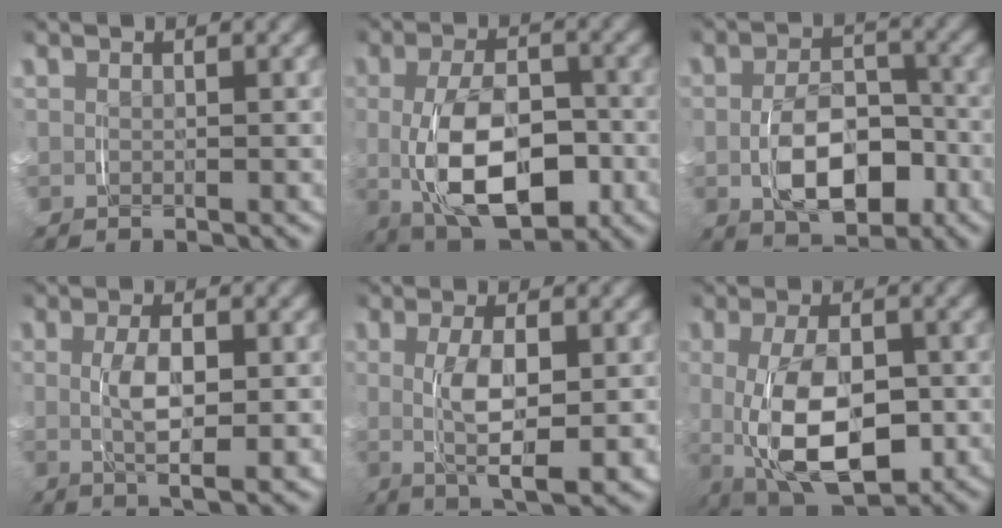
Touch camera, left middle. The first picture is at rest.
{"total": 10.2, "force": [-2.1, 5.5, 8.3], "torque": [-0.147, -0.019, -0.023]}
{"total": 6.2, "force": [-2.1, 3.6, 4.6], "torque": [-0.064, -0.005, -0.034]}
{"total": 4.0, "force": [-0.2, 0.8, 3.9], "torque": [-0.072, -0.011, 0.001]}
{"total": 5.6, "force": [-0.5, 1.4, 5.4], "torque": [-0.094, -0.013, -0.003]}
{"total": 8.9, "force": [-1.4, 4.3, 7.6], "torque": [-0.135, -0.020, -0.014]}